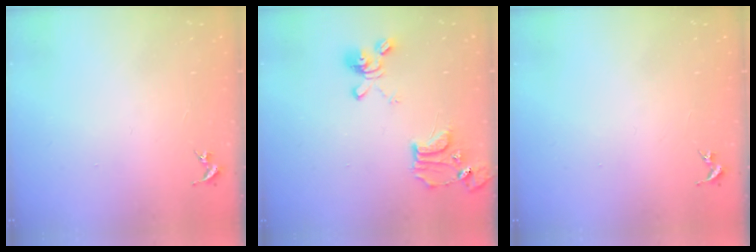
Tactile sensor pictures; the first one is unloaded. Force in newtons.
{"total": 15.3, "press": 15.3, "slide": 1.1}
{"total": 0.0}